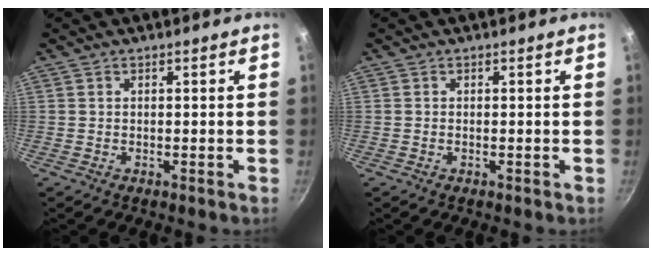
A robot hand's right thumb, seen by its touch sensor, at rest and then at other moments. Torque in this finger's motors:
{"motor_torque": [-0.03, -0.16, -0.16, -0.02, -0.01]}